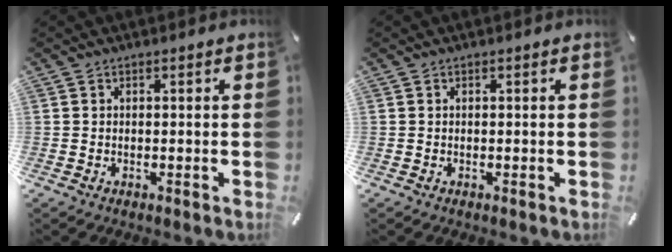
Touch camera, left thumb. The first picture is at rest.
{"total": 0.0}